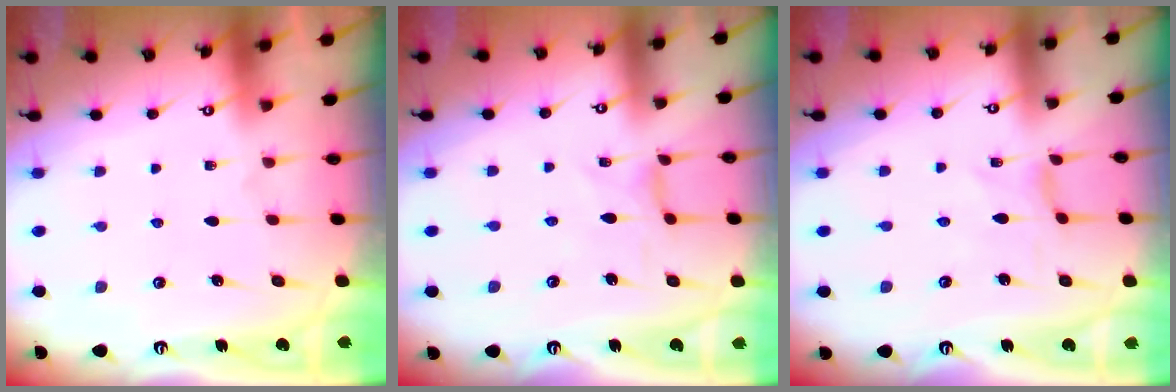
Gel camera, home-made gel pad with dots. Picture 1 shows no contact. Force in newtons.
{"total": 1.3, "press": 1.3, "slide": 0.3}
{"total": 0.0}